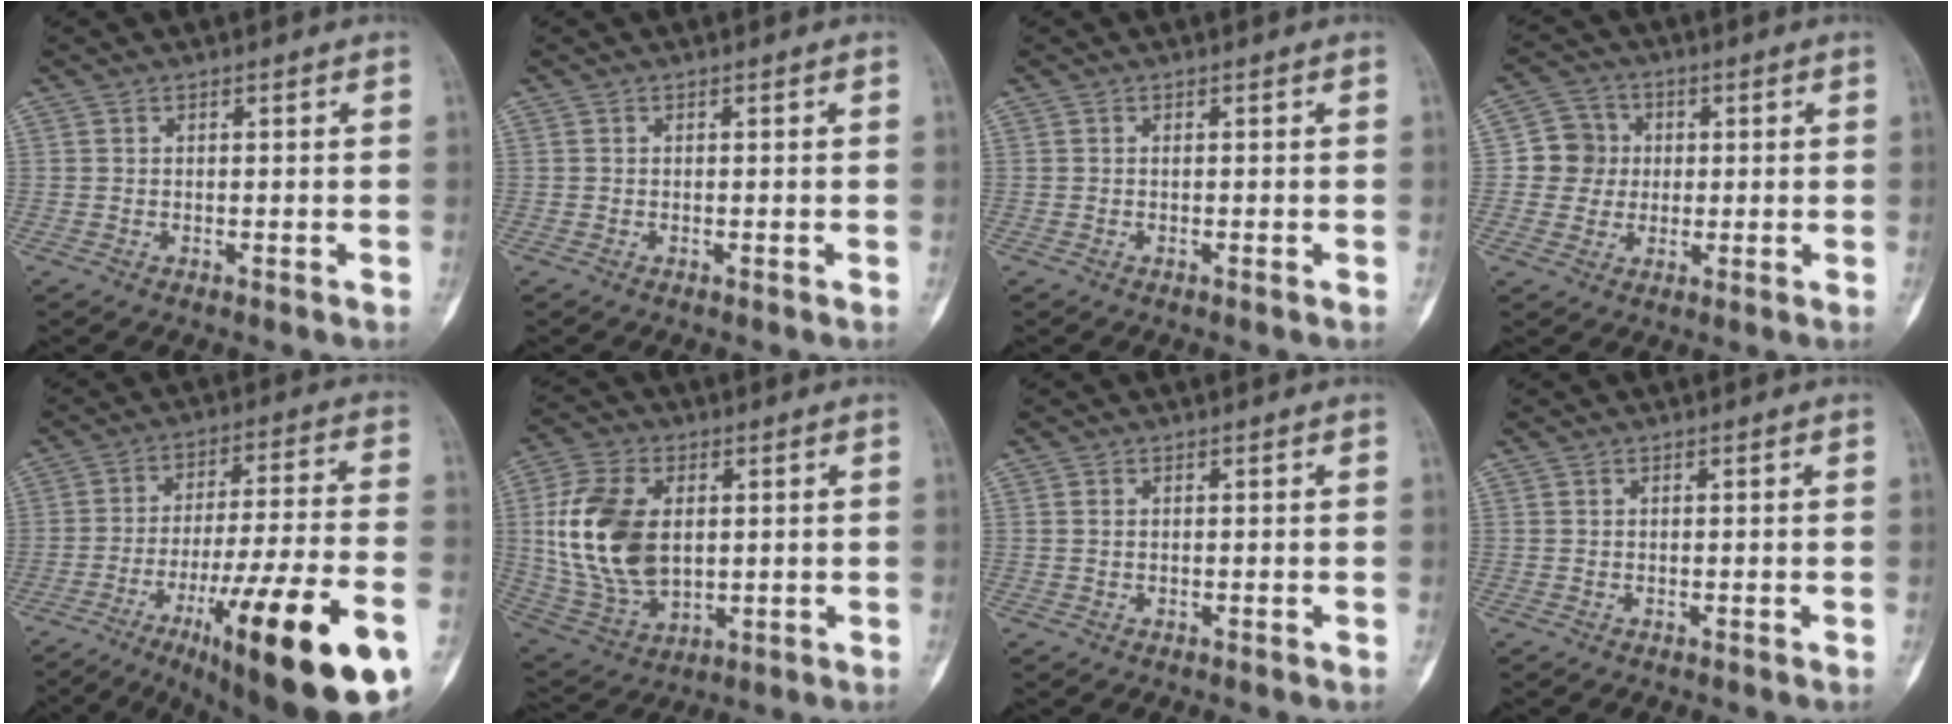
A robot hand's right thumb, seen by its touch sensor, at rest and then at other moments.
{"total": 0.0}
{"total": 0.0}
{"total": 6.7, "force": [0.3, 6.6, 1.4], "torque": [0.013, 0.011, -0.004]}
{"total": 26.3, "force": [-12.4, 4.9, 22.7], "torque": [-0.307, 0.041, -0.185]}
{"total": 17.8, "force": [2.2, 11.3, 13.6], "torque": [-0.265, -0.010, 0.052]}
{"total": 0.8, "force": [0.2, 0.5, 0.5], "torque": [-0.014, 0.003, 0.005]}
{"total": 0.0}